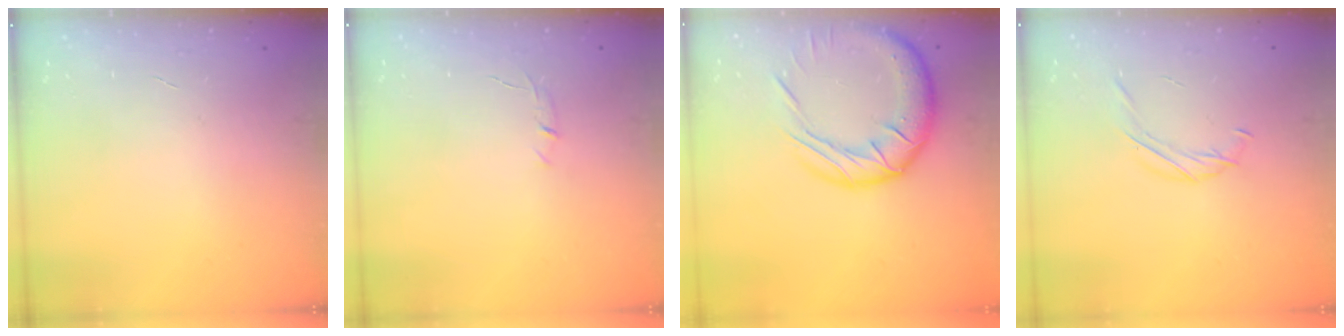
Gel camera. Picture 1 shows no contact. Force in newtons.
{"total": 4.2, "press": 4.0, "slide": 1.3}
{"total": 20.6, "press": 20.4, "slide": 2.8}
{"total": 7.5, "press": 7.2, "slide": 2.1}